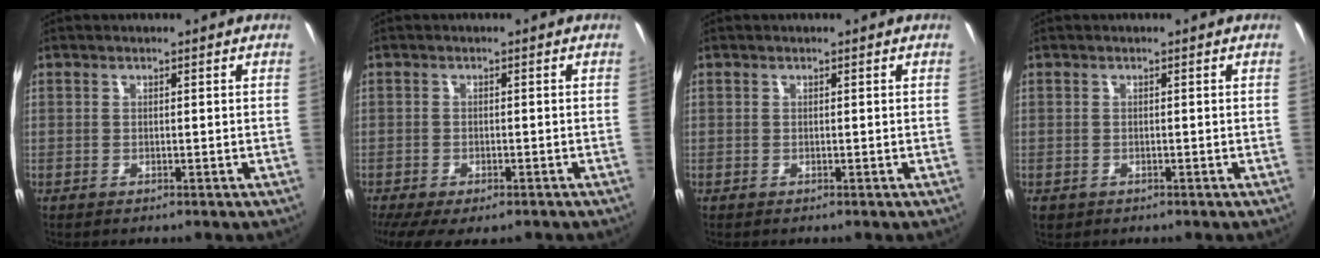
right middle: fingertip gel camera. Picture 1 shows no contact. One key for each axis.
{"total": 8.3, "fx": -5.7, "fy": 3.3, "fz": 5.1, "tx": -0.118, "ty": -0.036, "tz": -0.094}
{"total": 0.0}
{"total": 1.4, "fx": -0.6, "fy": 1.1, "fz": 0.5, "tx": -0.011, "ty": -0.005, "tz": -0.010}